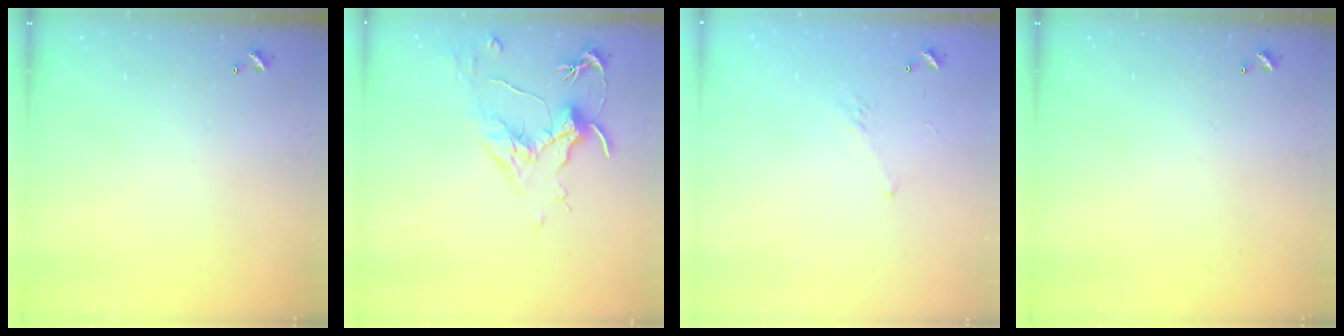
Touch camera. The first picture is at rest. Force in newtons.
{"total": 1.8, "press": 1.6, "slide": 0.9}
{"total": 2.8, "press": 2.6, "slide": 1.1}
{"total": 0.0}